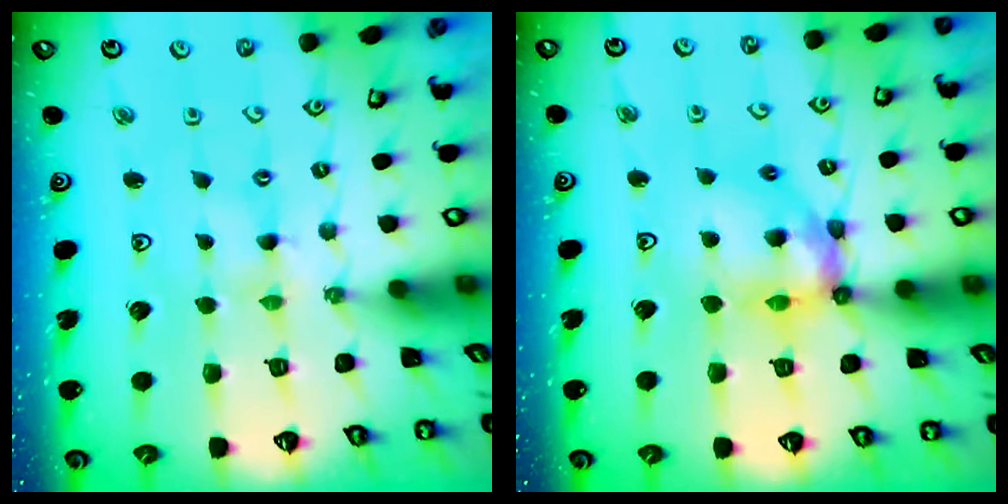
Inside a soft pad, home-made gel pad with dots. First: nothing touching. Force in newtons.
{"total": 13.0, "press": 12.9, "slide": 1.5}